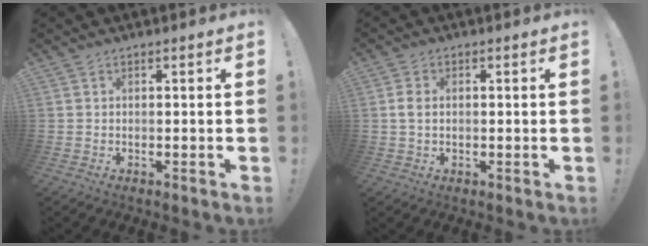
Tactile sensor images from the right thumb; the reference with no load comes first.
{"total": 3.2, "force": [0.0, 2.1, 2.5], "torque": [-0.059, 0.009, -0.001]}